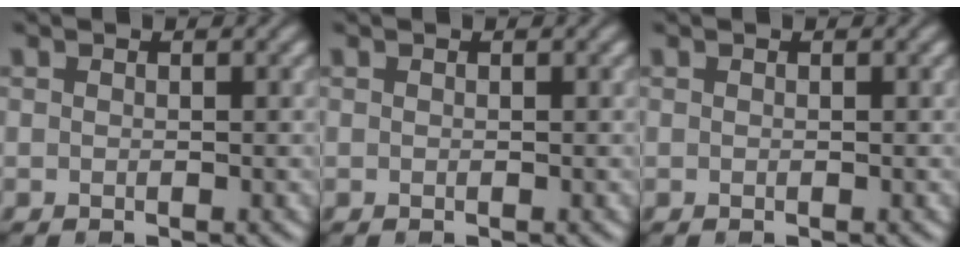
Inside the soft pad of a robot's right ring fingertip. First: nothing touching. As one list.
[{"total": 0.0}, {"total": 0.0}]